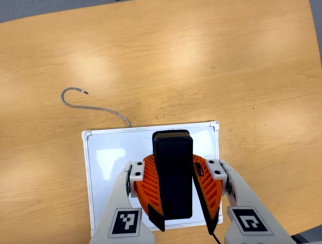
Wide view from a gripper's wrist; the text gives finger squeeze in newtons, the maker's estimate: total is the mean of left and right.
{"total": 11.1, "left": 10.9, "right": 11.4}